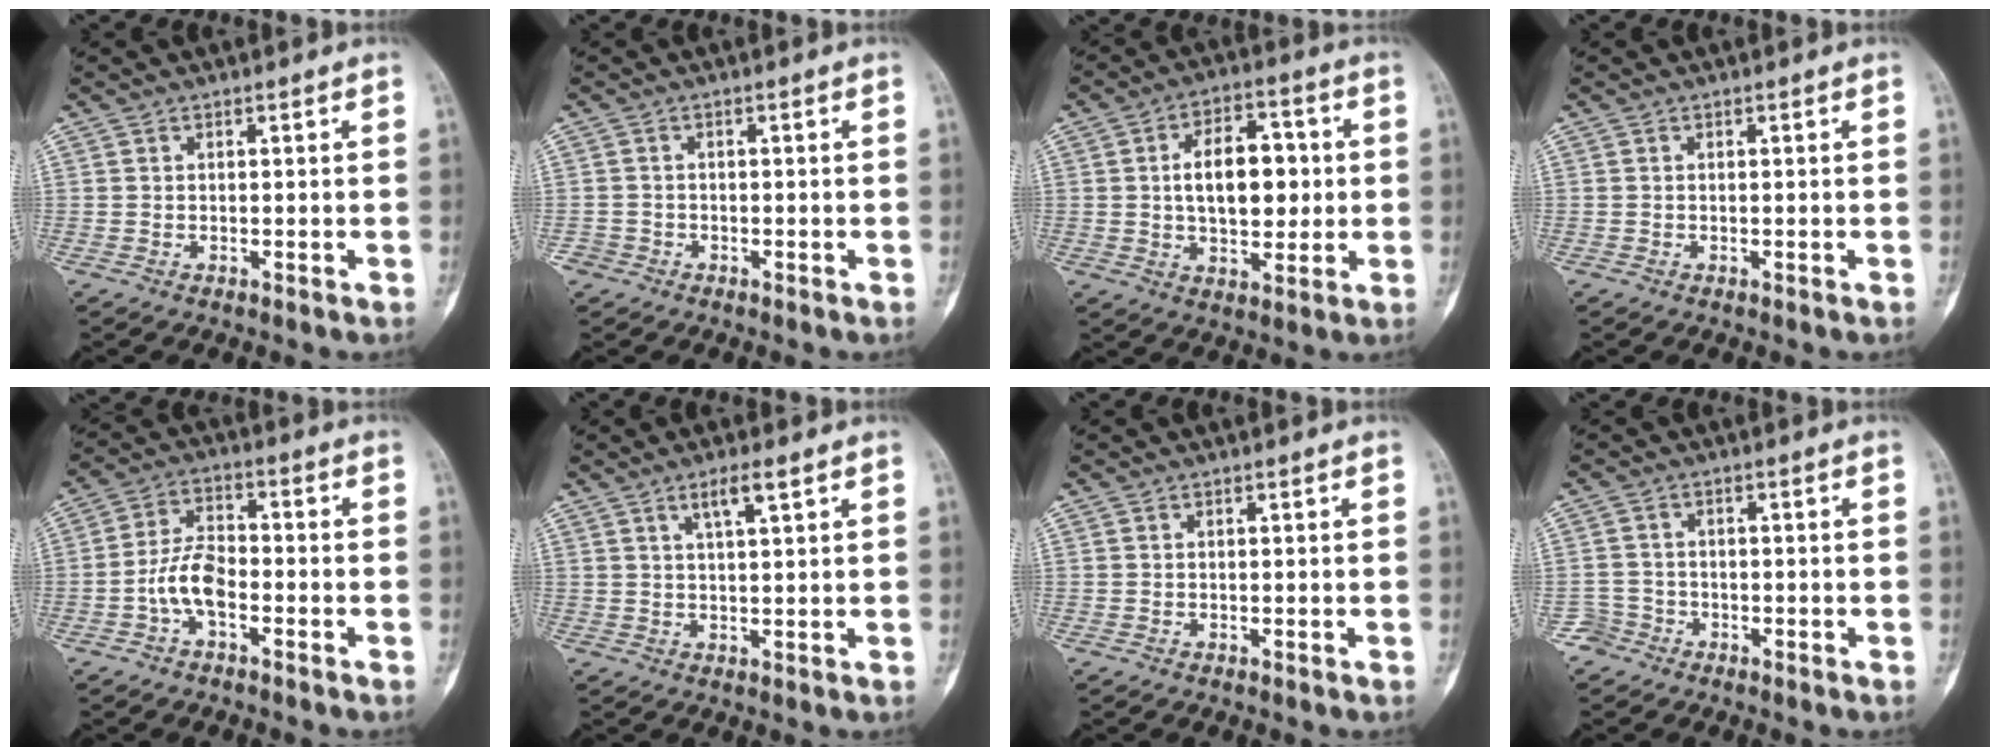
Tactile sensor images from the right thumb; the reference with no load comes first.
{"total": 1.8, "force": [-1.1, 1.4, -0.2], "torque": [0.011, 0.008, -0.026]}
{"total": 12.6, "force": [1.0, 7.4, 10.2], "torque": [-0.126, 0.011, 0.016]}
{"total": 0.0}
{"total": 7.3, "force": [-2.5, 3.7, 5.7], "torque": [-0.107, 0.028, -0.055]}
{"total": 3.9, "force": [2.2, 0.6, 3.2], "torque": [-0.058, -0.006, 0.043]}
{"total": 0.0}
{"total": 2.8, "force": [-1.8, 2.1, -0.5], "torque": [0.021, 0.013, -0.038]}